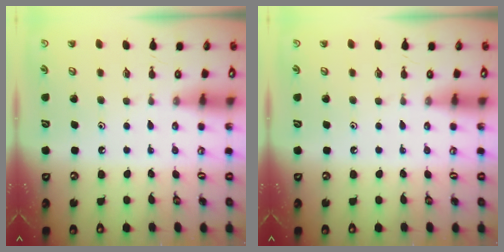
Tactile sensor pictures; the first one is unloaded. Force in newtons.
{"total": 0.0}